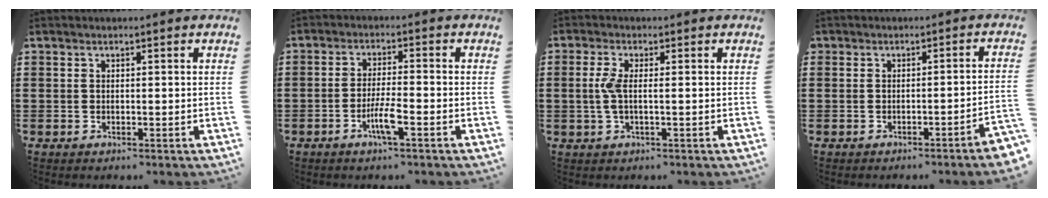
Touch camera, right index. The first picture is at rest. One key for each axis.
{"total": 4.5, "fx": -2.2, "fy": 0.5, "fz": 3.9, "tx": -0.086, "ty": -0.011, "tz": -0.044}
{"total": 3.2, "fx": 0.0, "fy": 0.6, "fz": 3.1, "tx": -0.075, "ty": -0.007, "tz": -0.007}
{"total": 1.7, "fx": -1.5, "fy": -0.3, "fz": 0.8, "tx": -0.015, "ty": -0.001, "tz": -0.031}